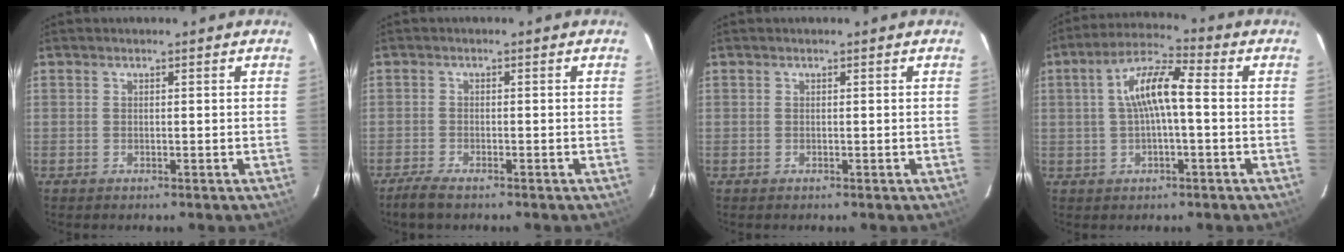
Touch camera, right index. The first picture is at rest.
{"total": 3.1, "force": [-2.5, 0.7, 1.6], "torque": [-0.050, -0.005, -0.052]}
{"total": 0.0}
{"total": 8.7, "force": [0.3, 2.2, 8.4], "torque": [-0.160, 0.021, 0.005]}